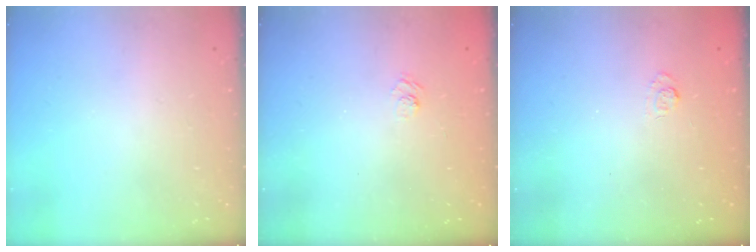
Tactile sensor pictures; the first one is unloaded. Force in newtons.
{"total": 2.3, "press": 1.8, "slide": 1.3}
{"total": 2.6, "press": 2.2, "slide": 1.4}